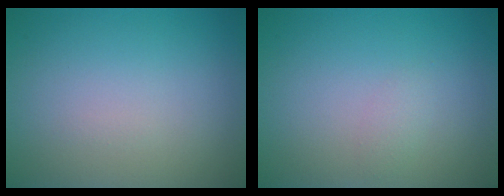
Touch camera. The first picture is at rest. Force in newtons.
{"total": 0.8, "press": 0.8, "slide": 0.0}